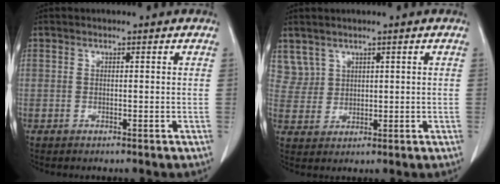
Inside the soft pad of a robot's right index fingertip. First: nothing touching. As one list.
[{"total": 3.6, "force": [2.4, 2.7, 0.0], "torque": [0.006, 0.007, 0.055]}]